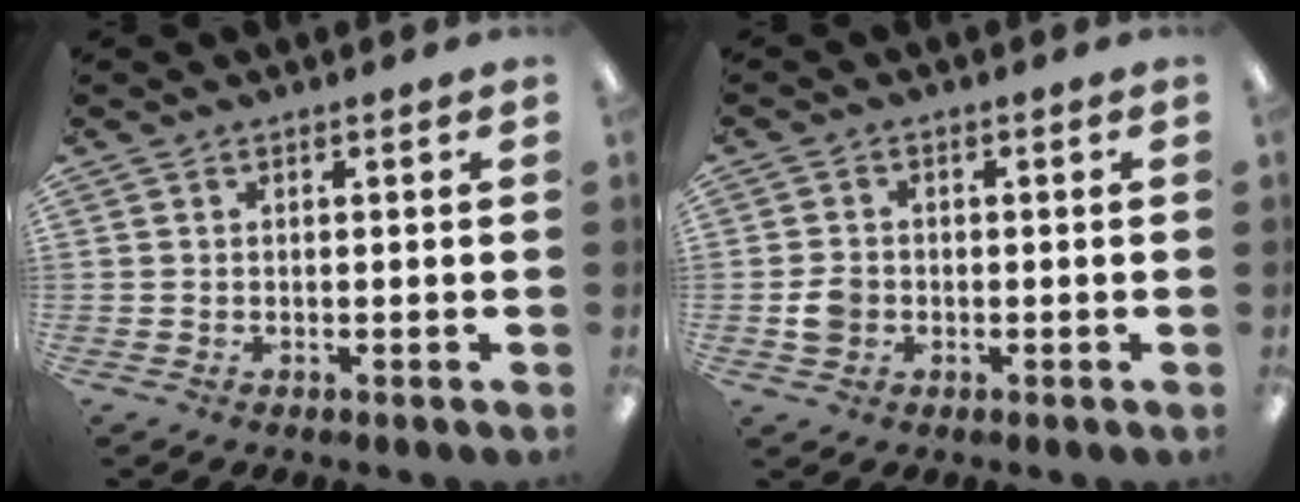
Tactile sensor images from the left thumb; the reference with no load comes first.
{"total": 3.6, "force": [-0.8, 3.0, 1.8], "torque": [-0.030, 0.007, -0.014]}